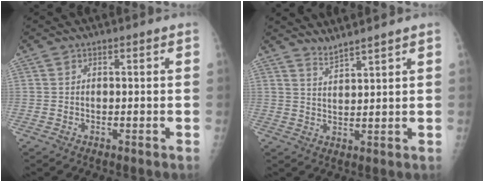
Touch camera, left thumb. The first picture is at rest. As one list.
[{"total": 3.3, "force": [3.1, -0.7, 0.8], "torque": [-0.019, -0.027, 0.066]}]